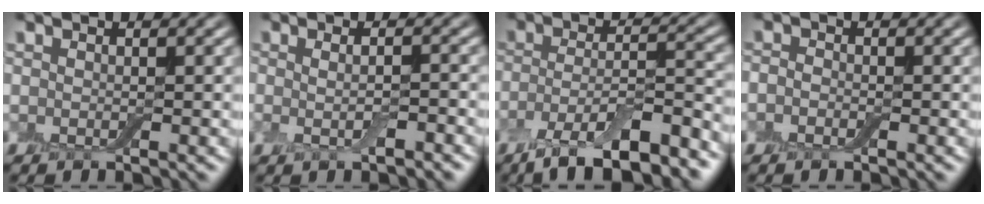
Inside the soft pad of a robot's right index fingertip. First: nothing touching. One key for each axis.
{"total": 2.0, "fx": -0.3, "fy": 0.5, "fz": 1.9, "tx": -0.040, "ty": -0.005, "tz": -0.007}
{"total": 9.3, "fx": -6.3, "fy": 2.6, "fz": 6.3, "tx": -0.111, "ty": -0.007, "tz": -0.112}
{"total": 1.0, "fx": -0.6, "fy": 0.7, "fz": 0.5, "tx": -0.009, "ty": 0.002, "tz": -0.017}